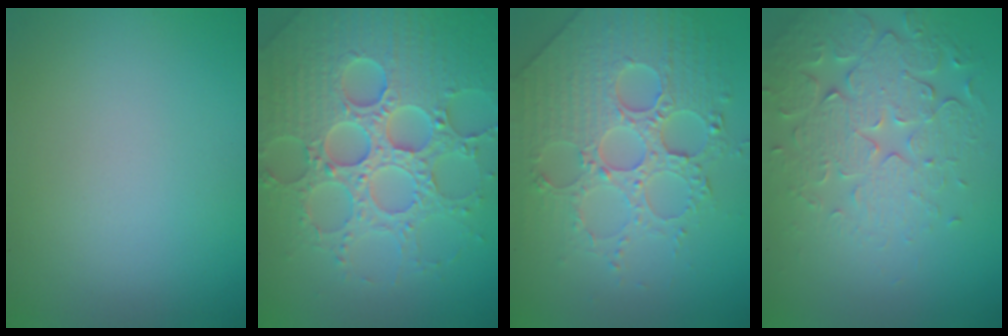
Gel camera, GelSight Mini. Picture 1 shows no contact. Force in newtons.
{"total": 8.1, "press": 7.9, "slide": 1.7}
{"total": 6.7, "press": 5.7, "slide": 3.4}
{"total": 5.9, "press": 4.8, "slide": 3.4}